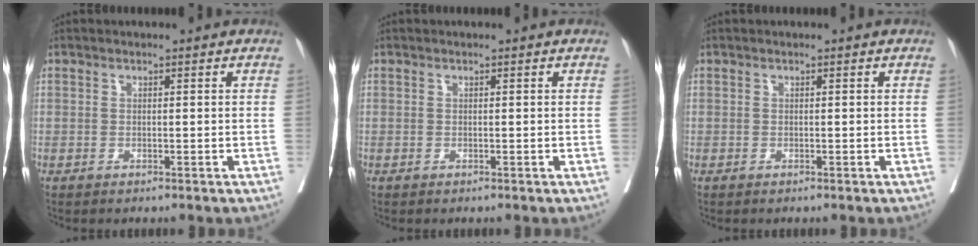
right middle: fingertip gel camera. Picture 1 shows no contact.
{"total": 0.0}
{"total": 0.0}